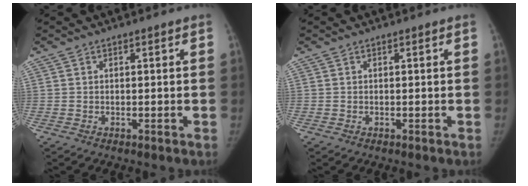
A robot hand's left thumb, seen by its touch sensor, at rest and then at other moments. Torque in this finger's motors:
{"motor_torque": [0.05, 0.00, 0.24, -0.03, 0.02]}